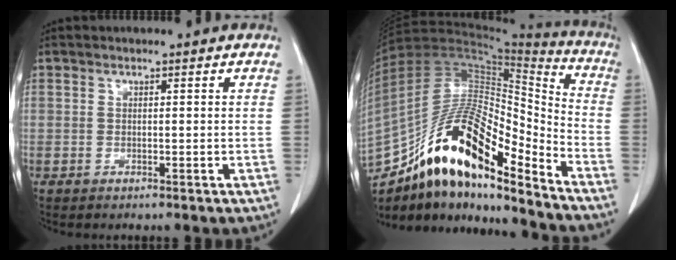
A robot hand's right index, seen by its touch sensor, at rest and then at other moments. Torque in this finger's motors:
{"motor_torque": [0.60, -0.54, 1.05, 0.21]}